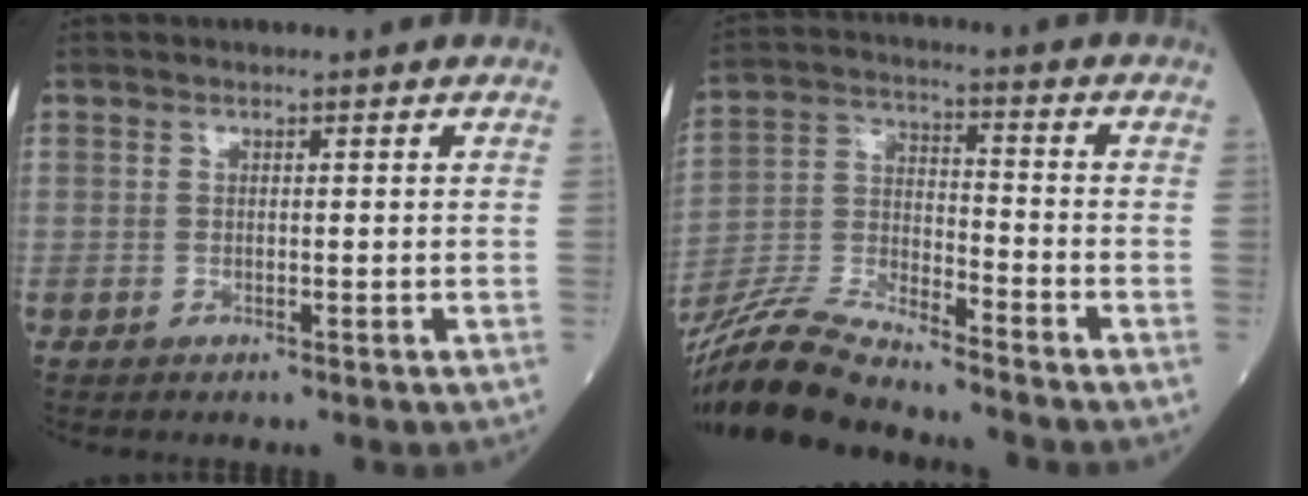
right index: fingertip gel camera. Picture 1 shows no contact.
{"total": 12.5, "force": [-11.8, 0.5, 4.1], "torque": [-0.088, 0.000, -0.229]}